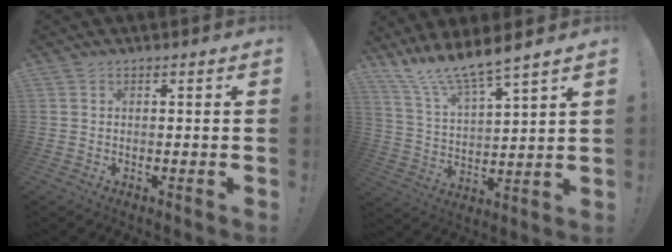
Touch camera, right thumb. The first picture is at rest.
{"total": 10.7, "force": [10.0, 0.0, 4.0], "torque": [-0.096, -0.081, 0.174]}